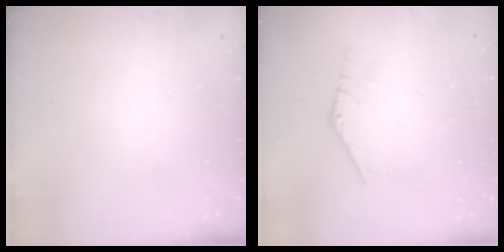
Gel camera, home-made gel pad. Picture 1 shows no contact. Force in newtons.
{"total": 0.0}